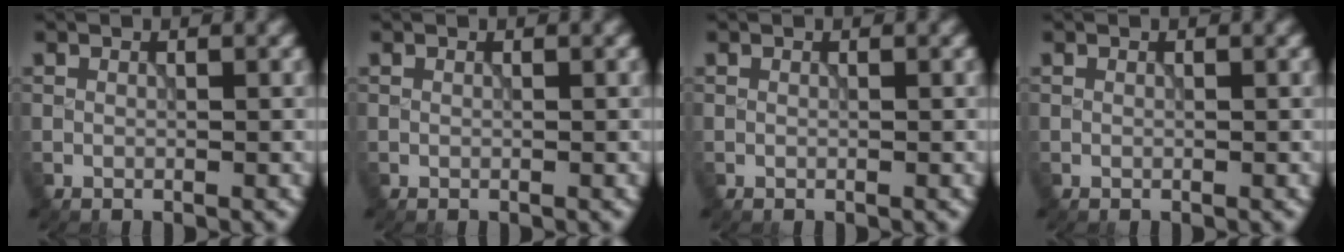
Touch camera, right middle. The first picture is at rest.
{"total": 0.0}
{"total": 0.0}
{"total": 0.0}